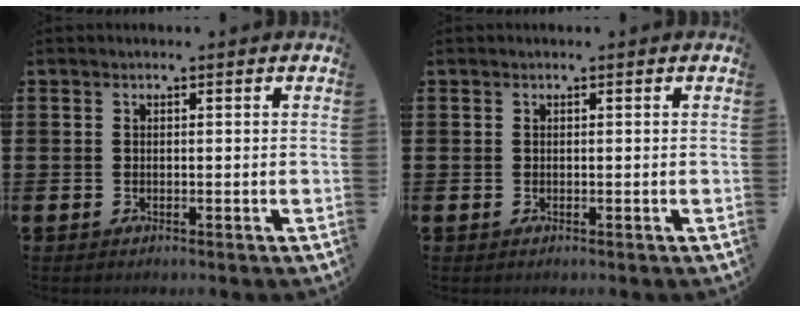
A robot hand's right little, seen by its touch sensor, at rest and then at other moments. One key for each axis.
{"total": 0.0}